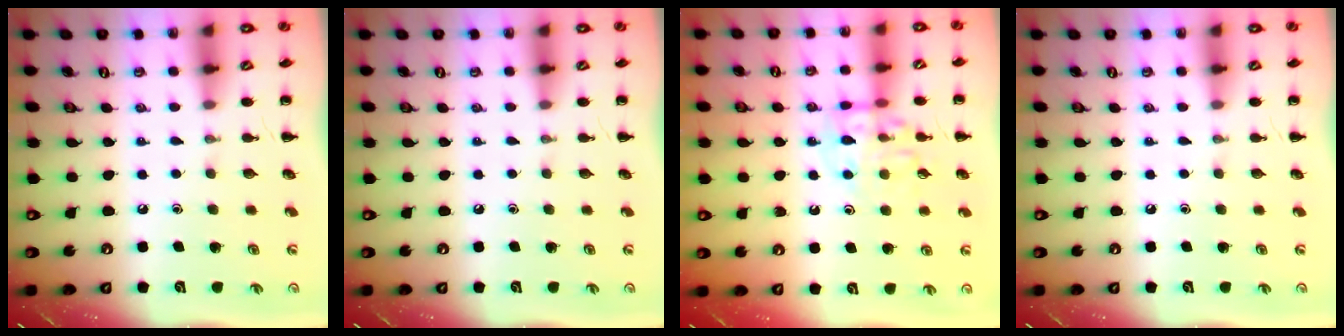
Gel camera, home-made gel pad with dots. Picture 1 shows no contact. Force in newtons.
{"total": 0.0}
{"total": 12.4, "press": 12.3, "slide": 1.3}
{"total": 0.0}